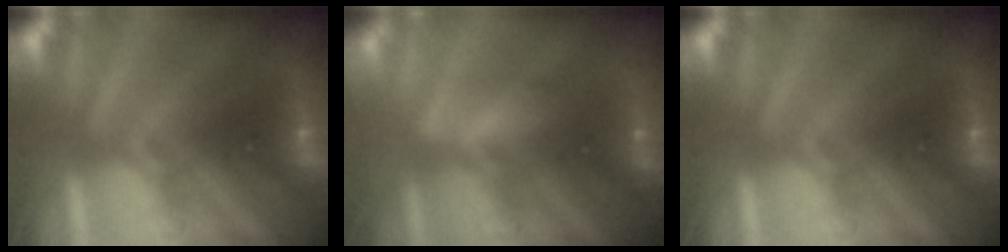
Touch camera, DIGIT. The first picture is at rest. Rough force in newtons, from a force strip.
{"total": 2.6}
{"total": 0.0}